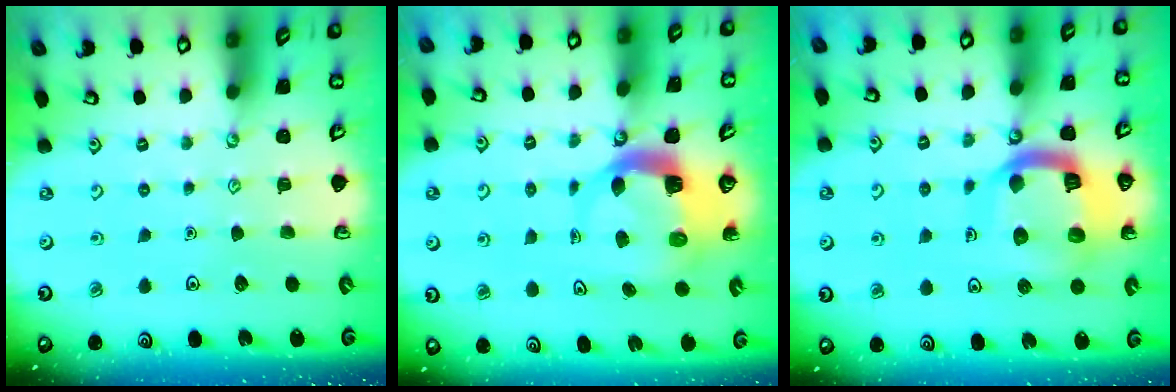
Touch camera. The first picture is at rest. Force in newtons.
{"total": 5.8, "press": 5.8, "slide": 0.6}
{"total": 16.1, "press": 16.0, "slide": 1.8}